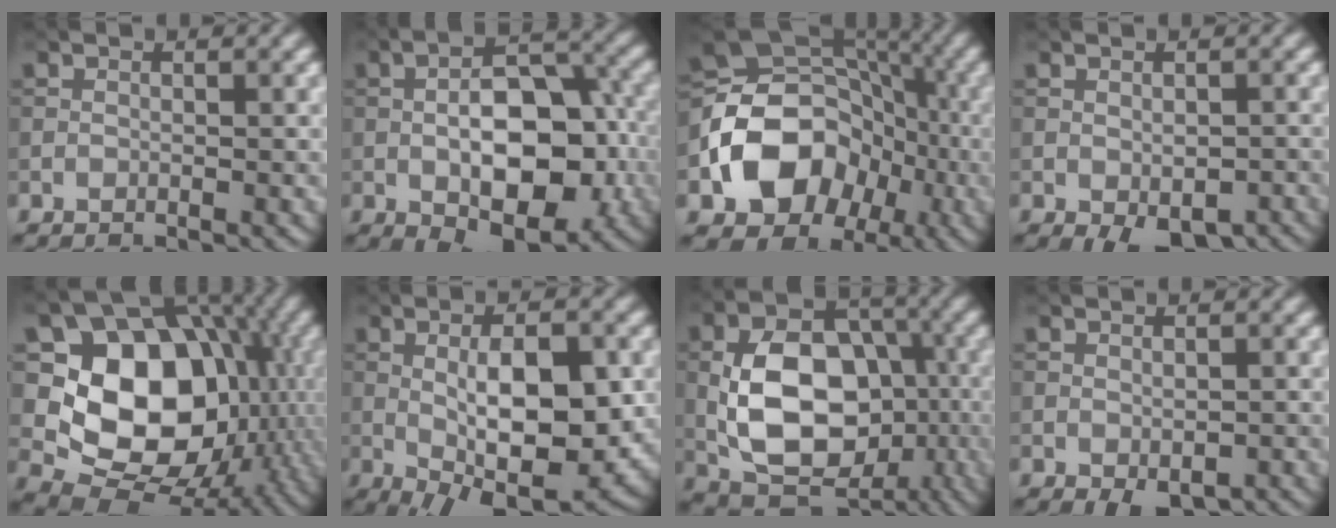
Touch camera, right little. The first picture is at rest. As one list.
[{"total": 10.5, "force": [-2.3, 5.4, 8.8], "torque": [-0.136, 0.002, -0.034]}, {"total": 11.6, "force": [-3.6, 9.0, 6.5], "torque": [-0.108, -0.001, -0.069]}, {"total": 5.2, "force": [-2.8, 2.4, 3.7], "torque": [-0.052, -0.020, -0.030]}, {"total": 13.8, "force": [0.1, 10.9, 8.5], "torque": [-0.114, -0.013, -0.010]}, {"total": 10.0, "force": [-1.7, 3.7, 9.2], "torque": [-0.147, -0.002, -0.023]}, {"total": 11.9, "force": [-2.3, 8.0, 8.5], "torque": [-0.150, 0.003, -0.041]}, {"total": 3.0, "force": [-1.7, 1.3, 2.1], "torque": [-0.030, -0.015, -0.018]}]